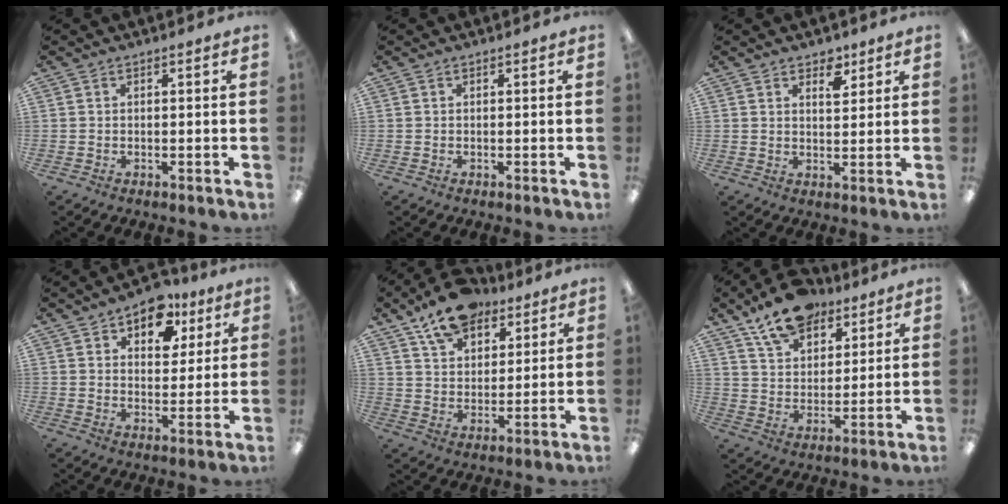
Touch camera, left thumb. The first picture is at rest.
{"total": 0.0}
{"total": 4.7, "force": [3.4, 2.5, 2.1], "torque": [-0.008, -0.018, 0.054]}
{"total": 9.9, "force": [6.2, 6.2, 4.5], "torque": [-0.048, -0.030, 0.107]}
{"total": 12.6, "force": [9.3, 6.8, 5.1], "torque": [-0.081, -0.045, 0.172]}
{"total": 13.7, "force": [10.0, 7.4, 5.6], "torque": [-0.086, -0.051, 0.184]}